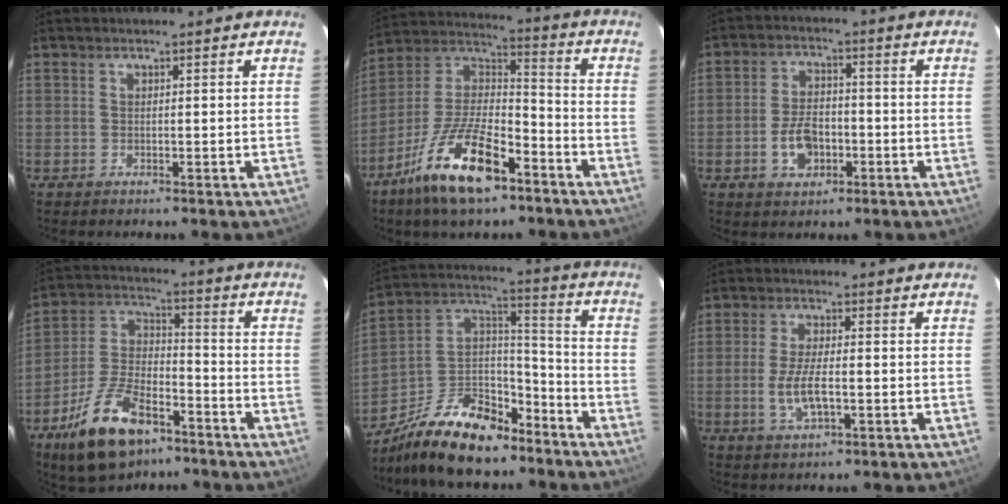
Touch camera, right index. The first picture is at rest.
{"total": 18.4, "force": [-10.9, 7.1, 13.0], "torque": [-0.264, -0.007, -0.196]}
{"total": 7.4, "force": [-2.6, 4.7, 5.1], "torque": [-0.100, 0.013, -0.038]}
{"total": 17.2, "force": [-10.3, 8.4, 10.9], "torque": [-0.227, 0.003, -0.180]}
{"total": 19.2, "force": [-13.5, 9.8, 9.6], "torque": [-0.212, 0.044, -0.220]}
{"total": 6.9, "force": [-1.6, 2.4, 6.2], "torque": [-0.126, -0.007, -0.028]}